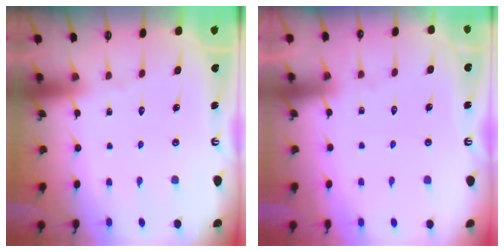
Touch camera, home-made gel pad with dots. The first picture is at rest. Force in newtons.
{"total": 4.8, "press": 4.8, "slide": 0.6}